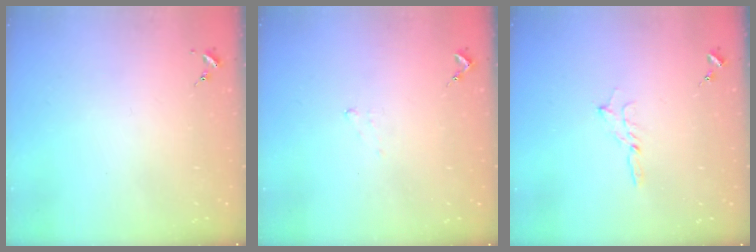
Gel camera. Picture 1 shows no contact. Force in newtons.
{"total": 4.5, "press": 4.5, "slide": 0.7}
{"total": 2.9, "press": 2.9, "slide": 0.3}